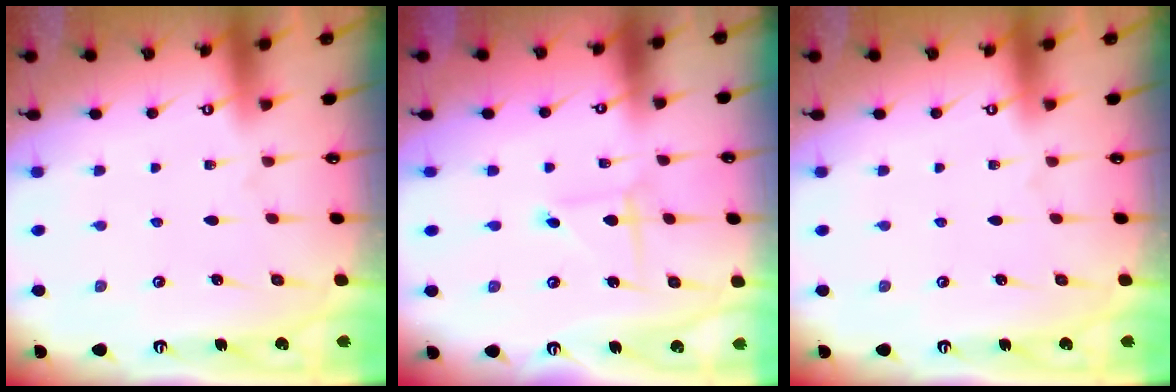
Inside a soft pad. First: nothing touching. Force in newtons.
{"total": 1.8, "press": 1.8, "slide": 0.2}
{"total": 0.0}